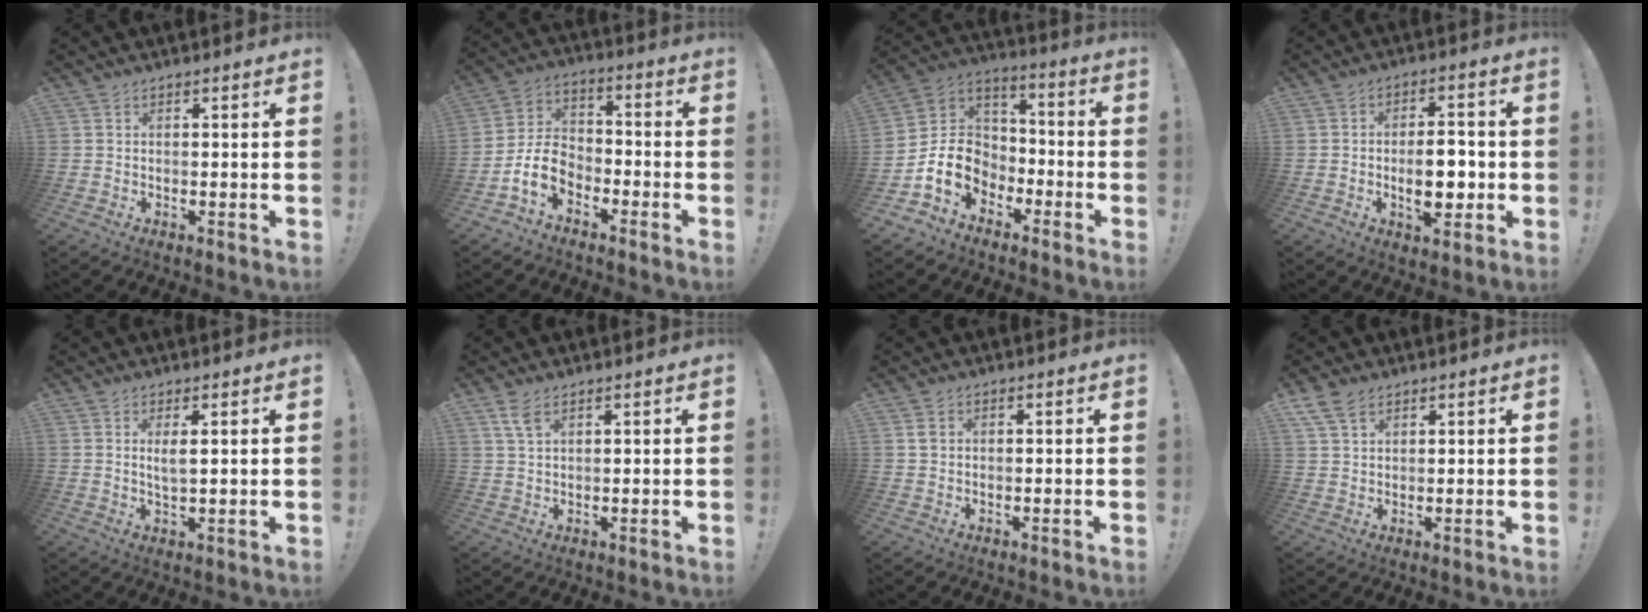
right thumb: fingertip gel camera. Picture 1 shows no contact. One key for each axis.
{"total": 10.2, "fx": -5.5, "fy": 6.7, "fz": 5.4, "tx": -0.106, "ty": 0.033, "tz": -0.100}
{"total": 13.2, "fx": -5.4, "fy": 10.3, "fz": 6.2, "tx": -0.105, "ty": 0.023, "tz": -0.091}
{"total": 9.4, "fx": -1.8, "fy": 5.0, "fz": 7.8, "tx": -0.116, "ty": 0.008, "tz": -0.033}
{"total": 3.3, "fx": 1.3, "fy": 0.7, "fz": 3.0, "tx": -0.045, "ty": -0.009, "tz": 0.020}
{"total": 4.0, "fx": 2.4, "fy": 1.7, "fz": 2.8, "tx": -0.052, "ty": -0.007, "tz": 0.043}
{"total": 1.5, "fx": 0.6, "fy": 1.2, "fz": 0.6, "tx": -0.010, "ty": 0.004, "tz": 0.010}
{"total": 5.5, "fx": 3.5, "fy": 2.9, "fz": 3.0, "tx": -0.064, "ty": -0.006, "tz": 0.071}